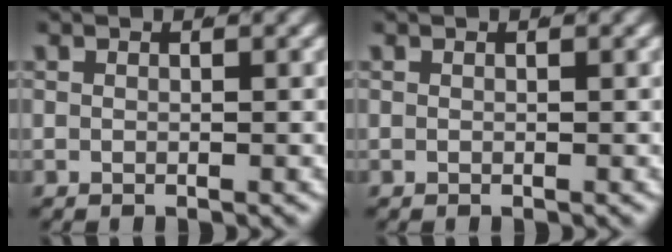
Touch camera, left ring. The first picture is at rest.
{"total": 0.0}